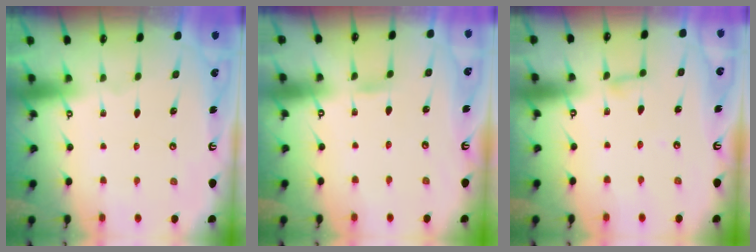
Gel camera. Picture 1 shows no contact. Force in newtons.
{"total": 2.0, "press": 2.0, "slide": 0.2}
{"total": 3.5, "press": 3.5, "slide": 0.3}